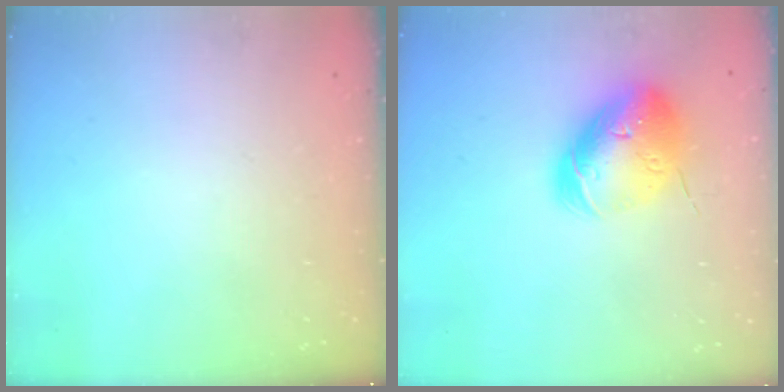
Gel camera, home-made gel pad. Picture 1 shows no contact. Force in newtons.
{"total": 18.2, "press": 18.0, "slide": 2.8}